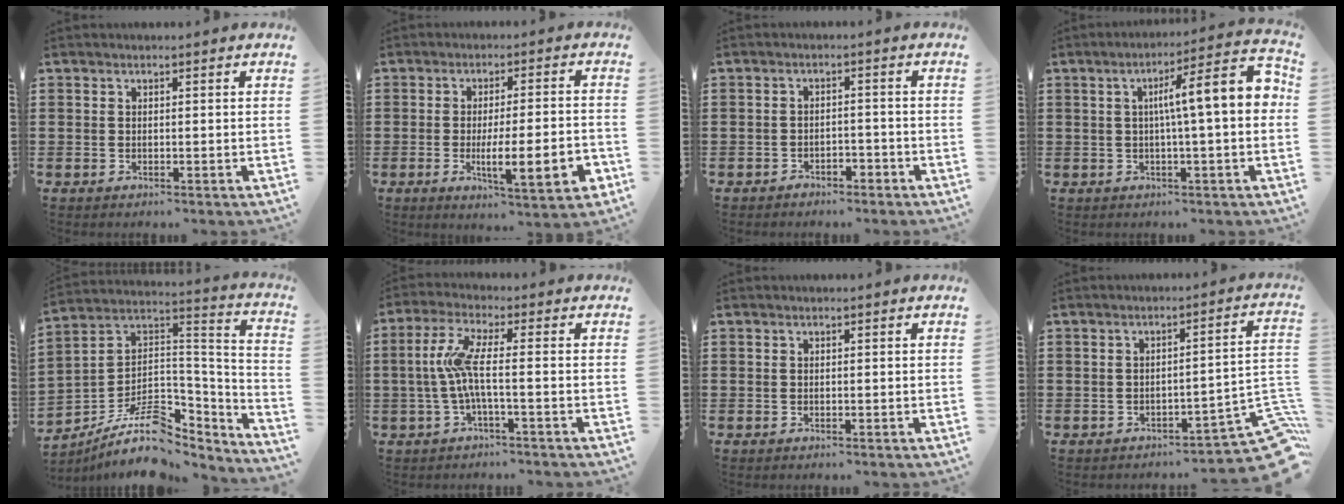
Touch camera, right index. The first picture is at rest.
{"total": 10.1, "force": [-2.7, 2.1, 9.6], "torque": [-0.145, -0.012, -0.046]}
{"total": 2.1, "force": [-1.9, 0.7, 0.3], "torque": [-0.012, 0.002, -0.040]}
{"total": 9.9, "force": [0.9, 1.2, 9.8], "torque": [-0.153, -0.007, 0.006]}
{"total": 11.9, "force": [-6.7, 6.1, 7.7], "torque": [-0.159, 0.008, -0.120]}
{"total": 6.6, "force": [-1.0, 0.7, 6.5], "torque": [-0.156, -0.016, -0.032]}
{"total": 0.0}
{"total": 6.4, "force": [-4.4, 1.4, 4.4], "torque": [-0.061, -0.004, -0.081]}